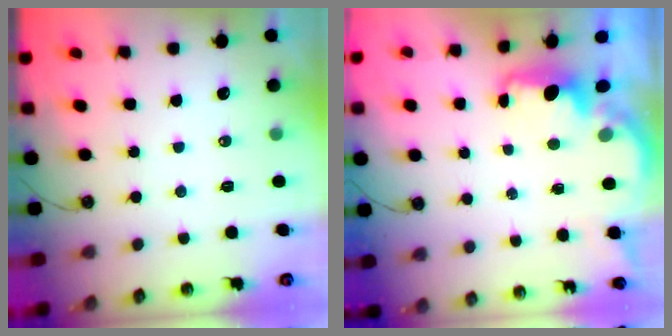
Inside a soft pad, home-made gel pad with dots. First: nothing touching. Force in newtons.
{"total": 2.1, "press": 2.0, "slide": 0.8}